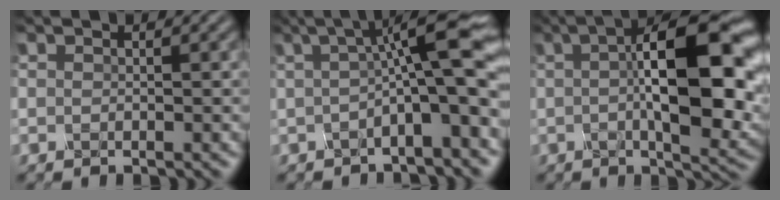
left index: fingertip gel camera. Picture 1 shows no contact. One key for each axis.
{"total": 8.4, "fx": 0.6, "fy": 1.7, "fz": 8.2, "tx": -0.103, "ty": 0.023, "tz": -0.003}
{"total": 12.6, "fx": 1.1, "fy": 4.4, "fz": 11.8, "tx": -0.160, "ty": 0.011, "tz": 0.012}